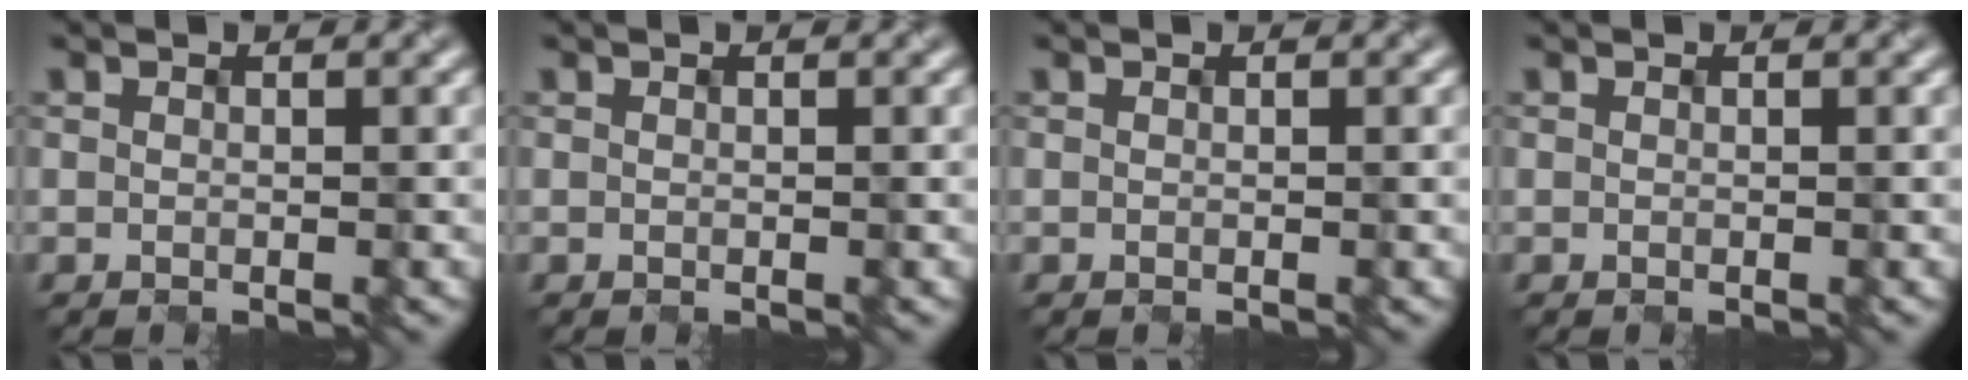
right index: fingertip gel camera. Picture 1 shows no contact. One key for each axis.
{"total": 0.0}
{"total": 0.0}
{"total": 0.0}